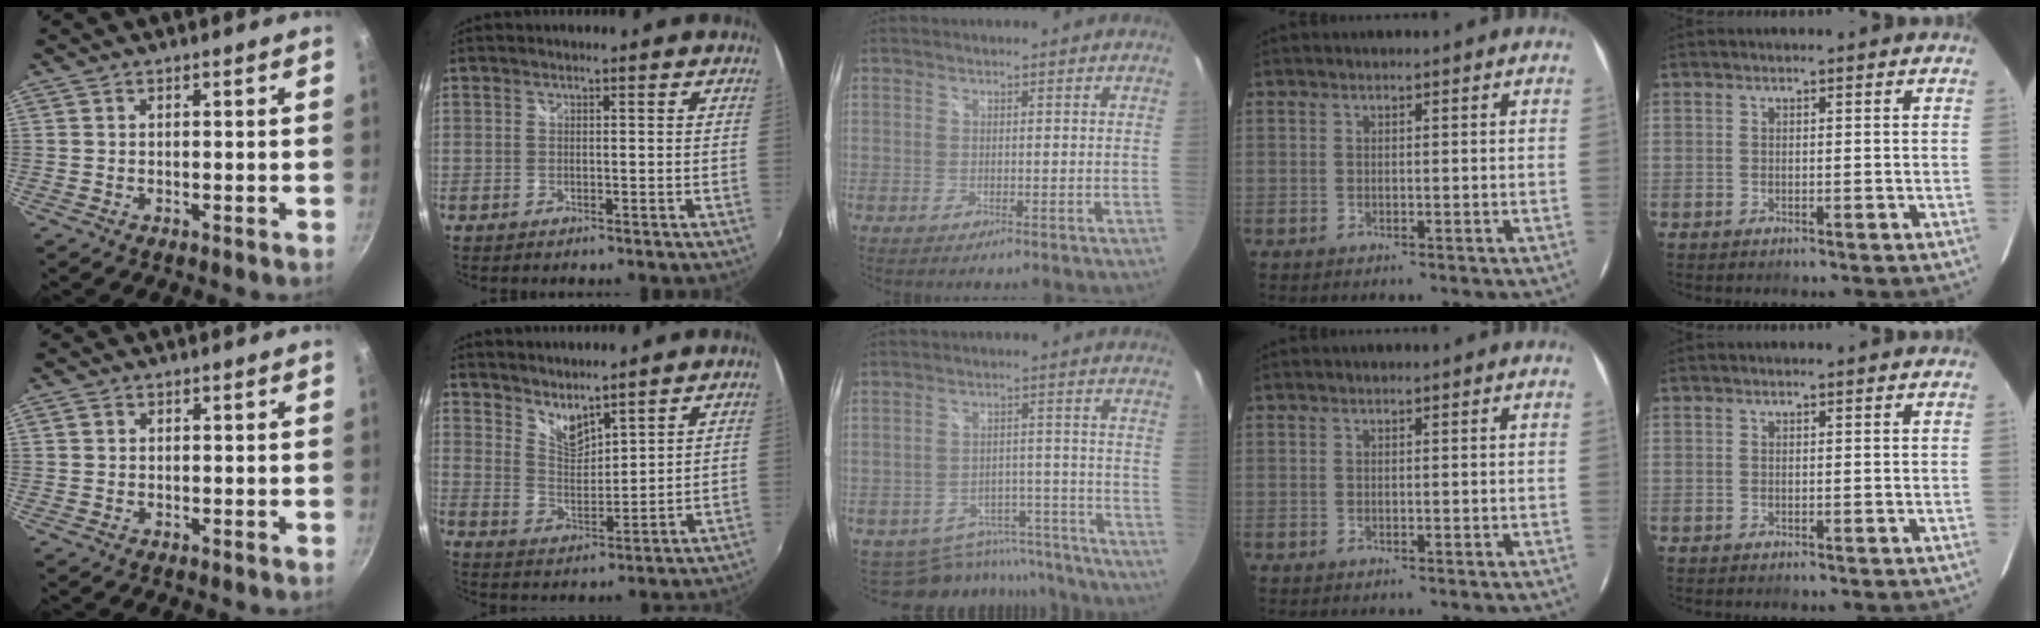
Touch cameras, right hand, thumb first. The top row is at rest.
{"thumb": {"total": 1.0, "force": [0.2, 0.9, 0.3], "torque": [-0.005, 0.003, 0.002]}, "index": {"total": 6.5, "force": [5.7, 1.6, 2.5], "torque": [-0.037, -0.007, 0.106]}, "middle": {"total": 14.4, "force": [-12.7, 6.2, 2.6], "torque": [-0.057, 0.033, -0.156]}}